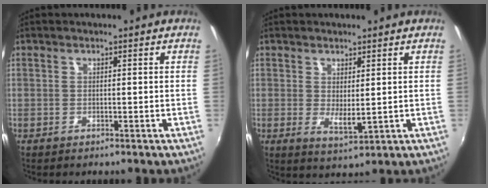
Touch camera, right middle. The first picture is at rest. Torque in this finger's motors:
{"motor_torque": [0.49, -0.42, 0.06, 0.04]}